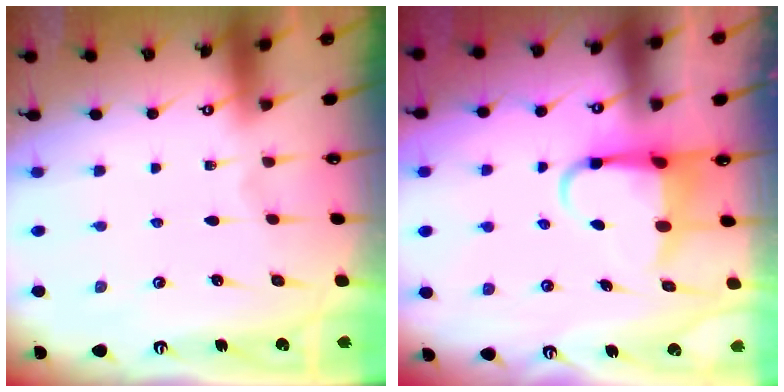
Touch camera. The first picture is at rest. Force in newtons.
{"total": 5.4, "press": 5.3, "slide": 1.1}